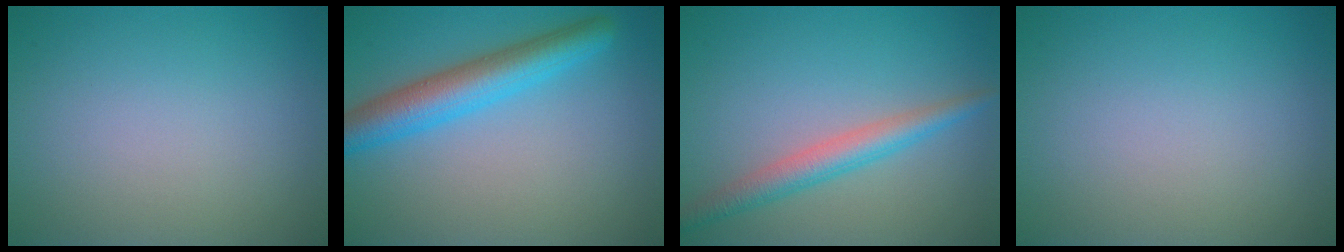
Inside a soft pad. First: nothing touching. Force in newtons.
{"total": 5.3, "press": 5.3, "slide": 0.1}
{"total": 3.2, "press": 3.2, "slide": 0.1}
{"total": 0.0}